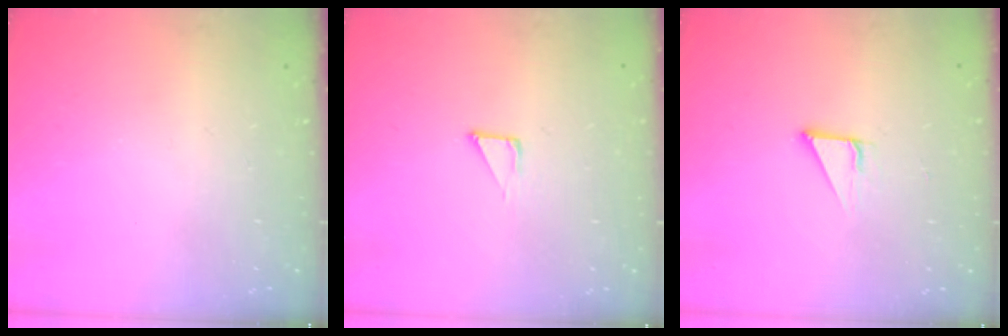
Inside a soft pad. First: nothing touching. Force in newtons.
{"total": 2.3, "press": 2.3, "slide": 0.1}
{"total": 2.8, "press": 2.8, "slide": 0.2}